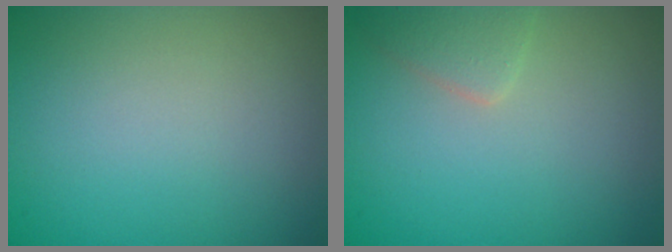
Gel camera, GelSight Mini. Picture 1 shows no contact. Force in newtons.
{"total": 1.8, "press": 1.8, "slide": 0.1}